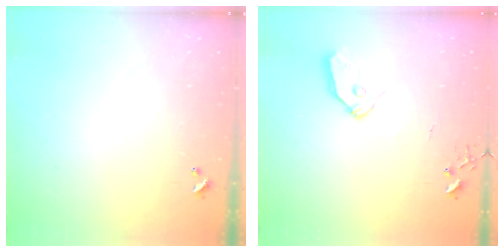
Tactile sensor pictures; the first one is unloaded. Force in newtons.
{"total": 8.9, "press": 8.8, "slide": 0.6}